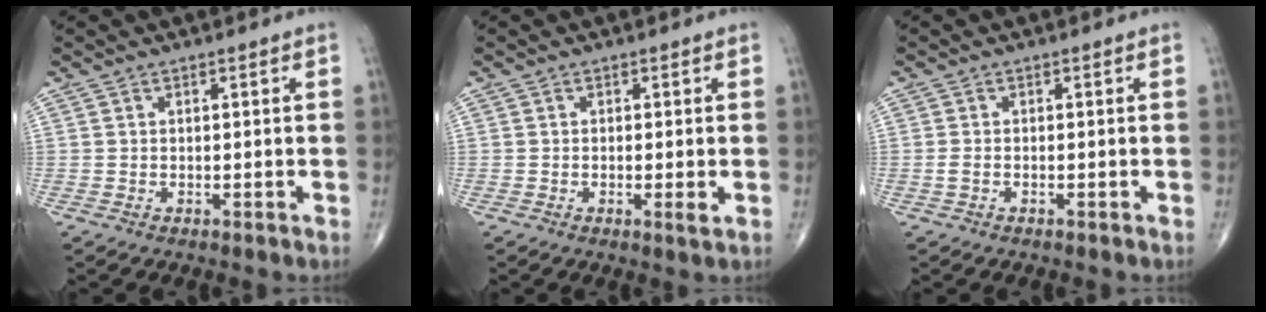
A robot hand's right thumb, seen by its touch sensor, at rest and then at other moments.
{"total": 1.6, "force": [-0.3, 0.2, 1.6], "torque": [-0.031, -0.007, -0.008]}
{"total": 1.0, "force": [-0.3, 0.6, 0.8], "torque": [-0.022, 0.003, -0.007]}